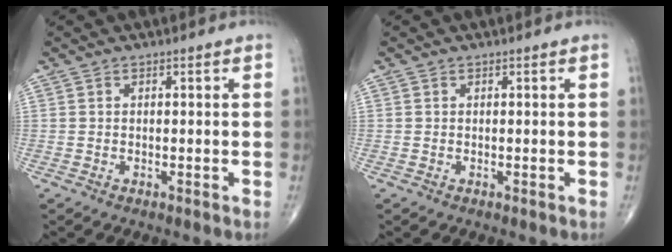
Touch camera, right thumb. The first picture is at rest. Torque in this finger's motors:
{"motor_torque": [0.33, 0.16, -0.26, 0.06, 0.04]}